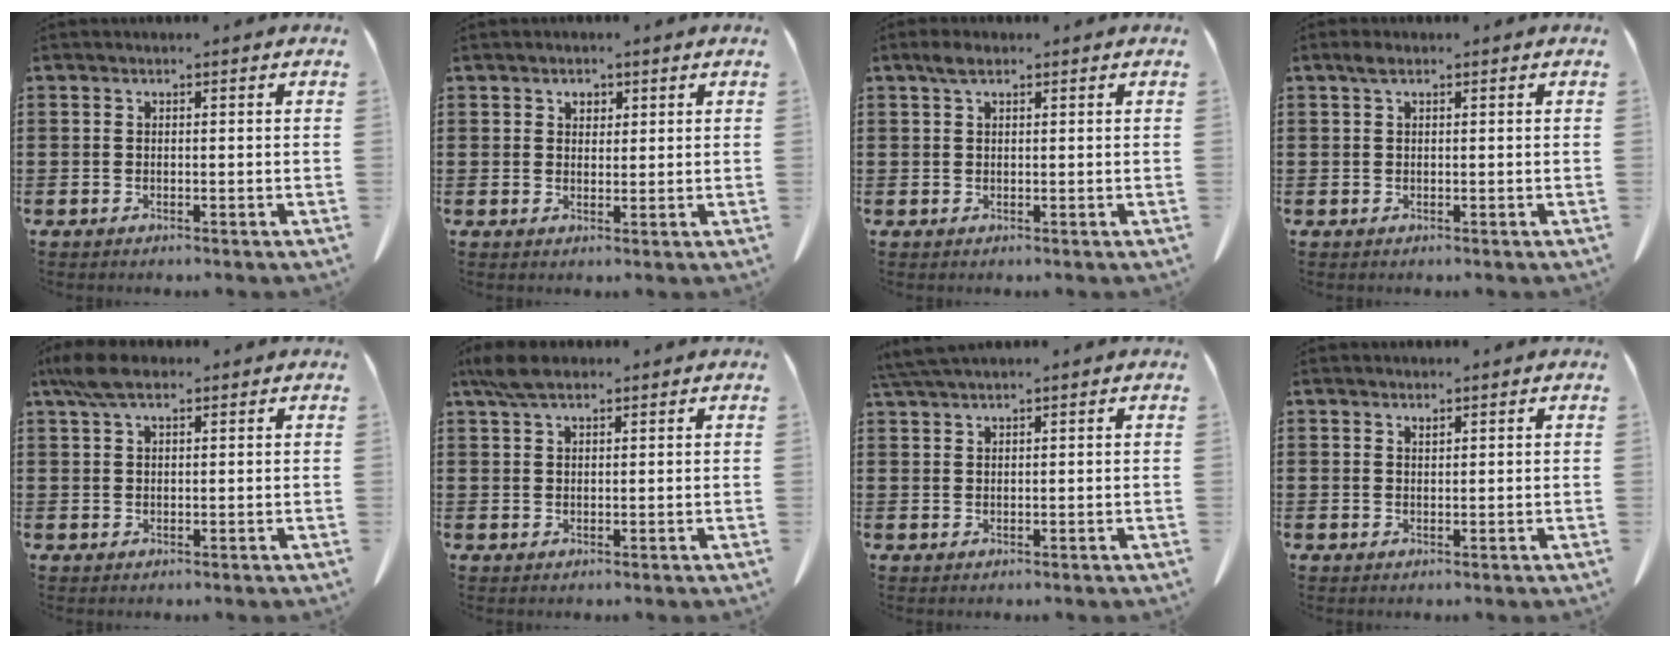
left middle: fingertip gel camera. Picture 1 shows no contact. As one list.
[{"total": 1.7, "force": [1.2, 1.0, 0.6], "torque": [-0.007, -0.001, 0.021]}, {"total": 1.9, "force": [1.1, 0.9, 1.3], "torque": [-0.031, 0.004, 0.021]}, {"total": 1.2, "force": [0.5, 0.6, 0.9], "torque": [-0.022, 0.001, 0.011]}, {"total": 4.5, "force": [2.7, 1.5, 3.2], "torque": [-0.071, 0.003, 0.052]}, {"total": 4.0, "force": [2.8, 1.3, 2.5], "torque": [-0.058, 0.004, 0.054]}, {"total": 2.7, "force": [2.3, 0.0, 1.4], "torque": [-0.034, -0.001, 0.045]}, {"total": 1.0, "force": [0.9, 0.2, 0.2], "torque": [-0.007, -0.003, 0.020]}]